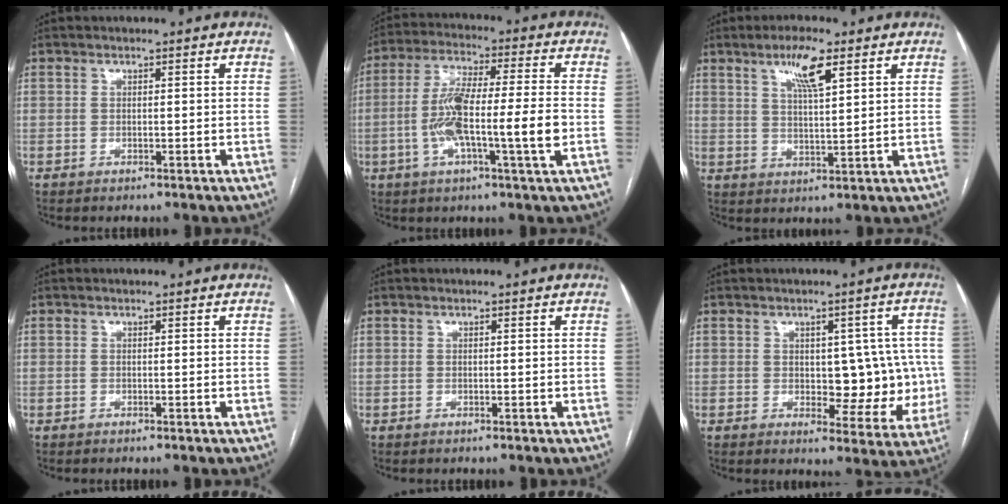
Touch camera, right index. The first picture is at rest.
{"total": 12.5, "force": [-2.6, 0.8, 12.2], "torque": [-0.233, 0.007, -0.053]}
{"total": 6.8, "force": [3.8, 1.0, 5.5], "torque": [-0.103, 0.000, 0.067]}
{"total": 0.0}
{"total": 0.0}
{"total": 8.4, "force": [0.0, 4.8, 6.9], "torque": [-0.060, 0.016, 0.011]}